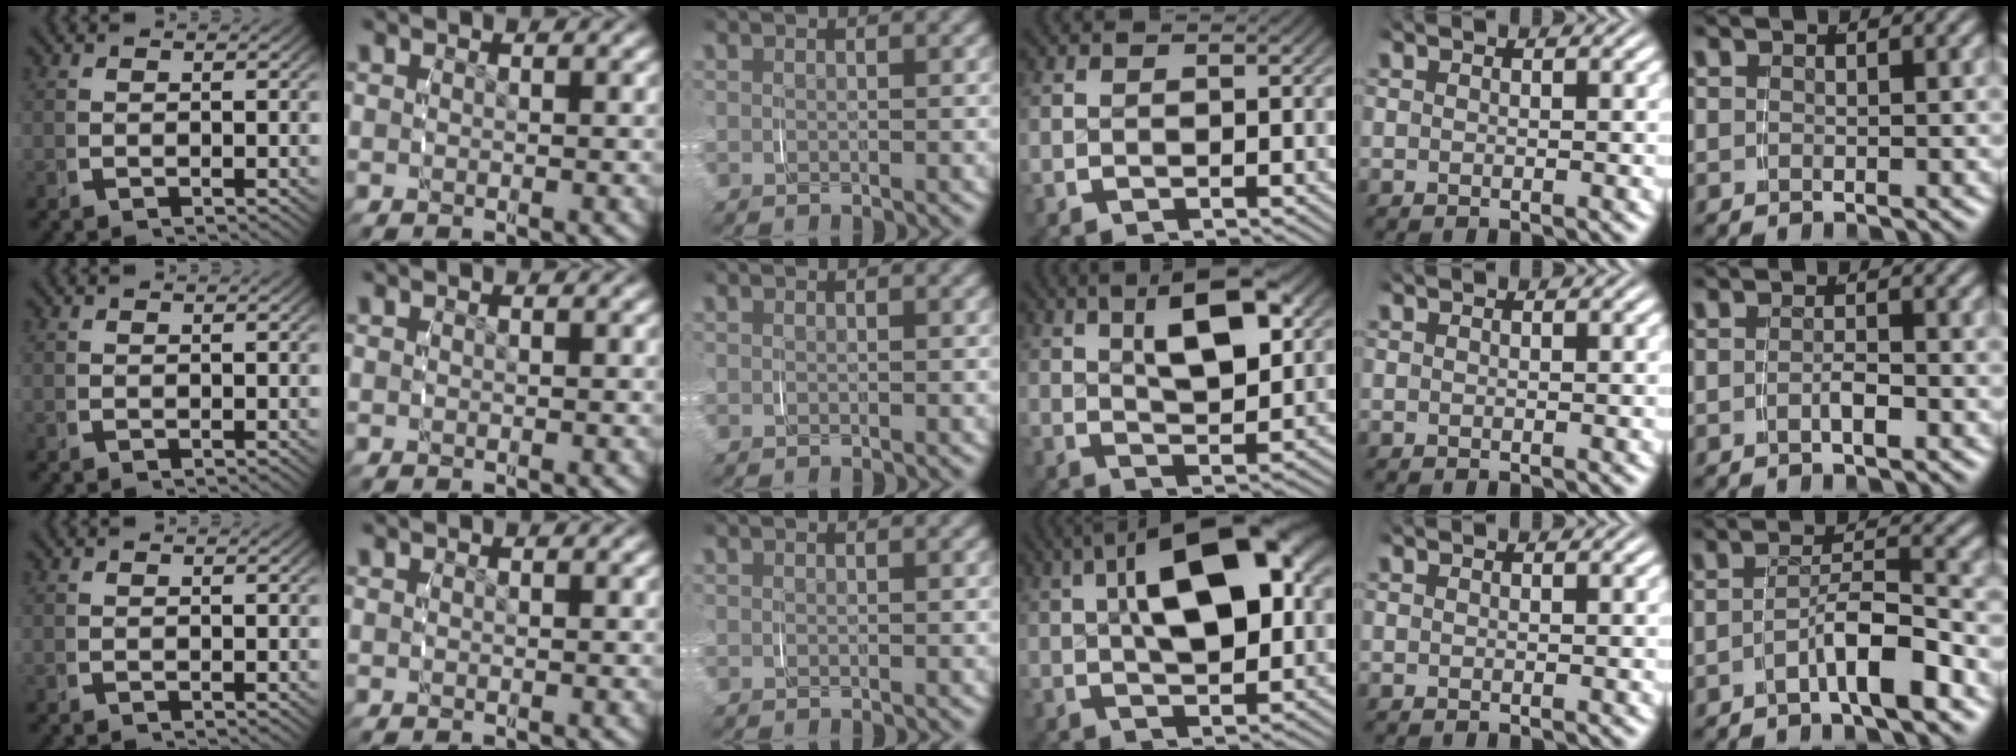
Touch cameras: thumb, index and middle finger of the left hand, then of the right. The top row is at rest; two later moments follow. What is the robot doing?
{"motion": "grasp_and_lifting", "object": "lipstick"}